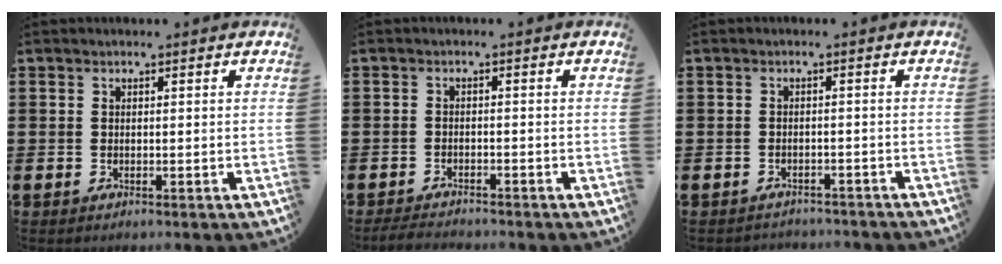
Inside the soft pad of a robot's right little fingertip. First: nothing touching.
{"total": 1.6, "force": [-1.6, 0.1, 0.1], "torque": [-0.006, 0.004, -0.034]}
{"total": 1.4, "force": [-1.4, 0.1, -0.2], "torque": [-0.002, 0.002, -0.030]}